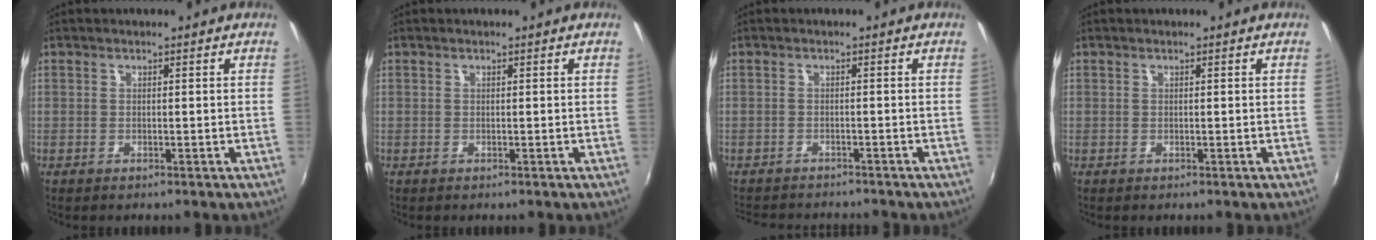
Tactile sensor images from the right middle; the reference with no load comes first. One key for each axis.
{"total": 0.0}
{"total": 7.0, "fx": -6.6, "fy": 1.3, "fz": 2.0, "tx": -0.056, "ty": -0.014, "tz": -0.100}
{"total": 0.0}